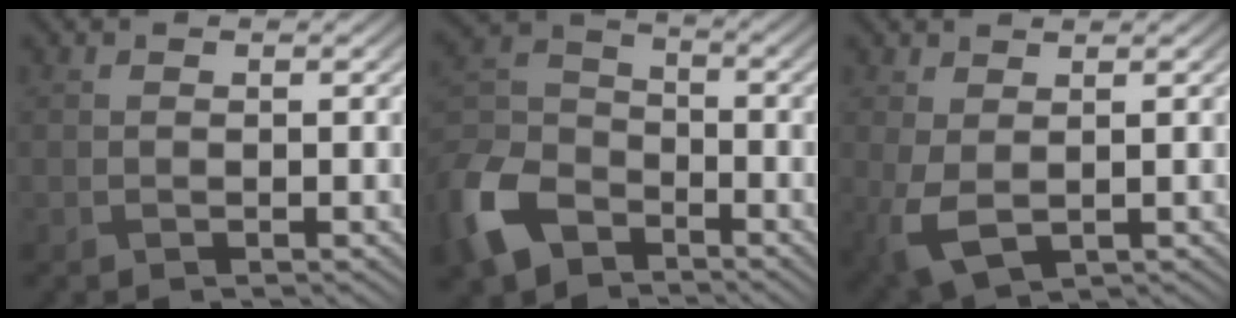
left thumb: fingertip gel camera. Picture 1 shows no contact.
{"total": 11.7, "force": [-6.9, 7.6, 5.6], "torque": [-0.156, -0.022, -0.155]}
{"total": 4.3, "force": [0.2, 2.4, 3.6], "torque": [-0.098, -0.008, 0.007]}